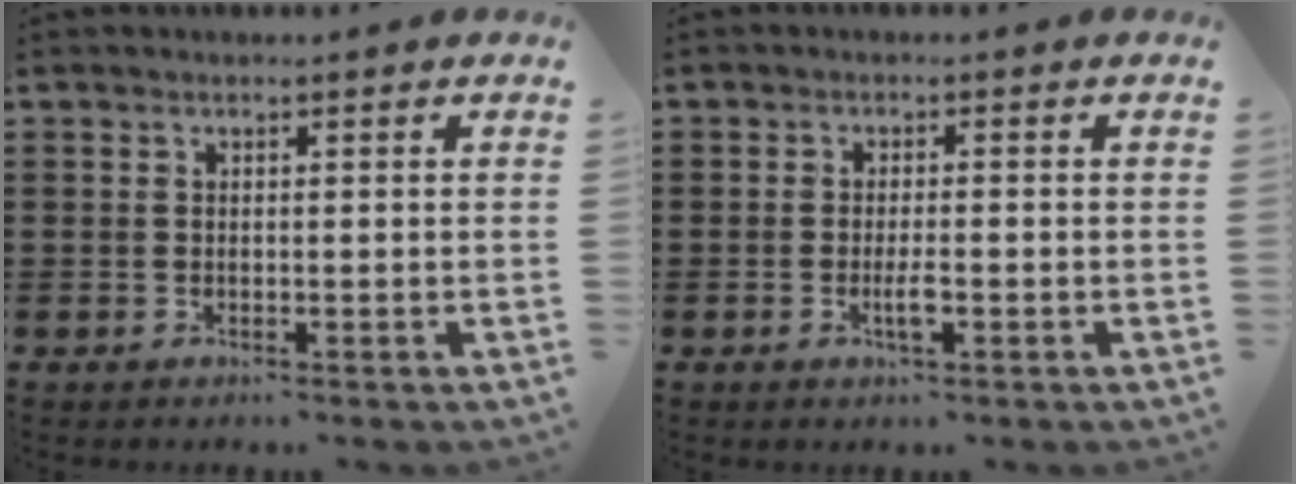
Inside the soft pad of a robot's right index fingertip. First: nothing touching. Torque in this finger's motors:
{"motor_torque": [0.13, 0.35, 0.25, 0.06]}